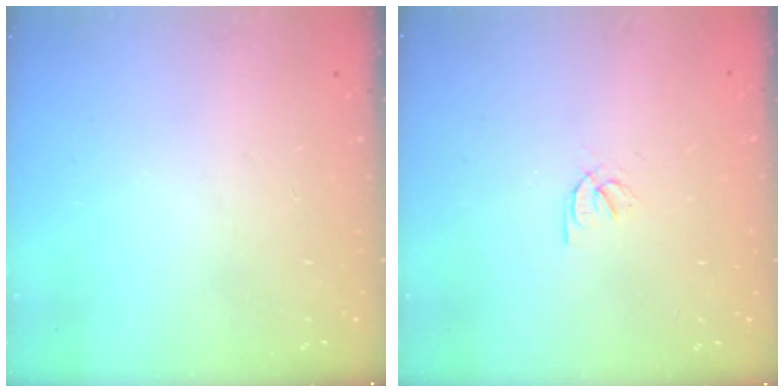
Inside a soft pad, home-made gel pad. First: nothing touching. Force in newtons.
{"total": 2.2, "press": 2.2, "slide": 0.2}